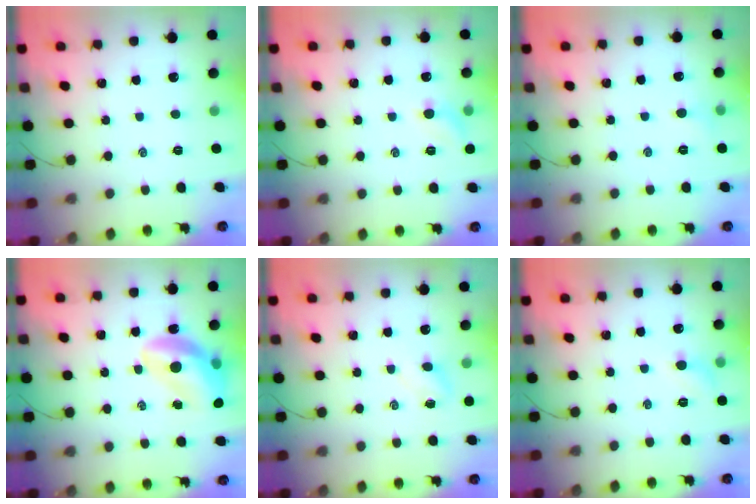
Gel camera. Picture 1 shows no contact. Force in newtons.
{"total": 6.0, "press": 5.7, "slide": 1.7}
{"total": 3.9, "press": 3.7, "slide": 1.3}
{"total": 14.8, "press": 14.3, "slide": 3.9}
{"total": 3.3, "press": 3.1, "slide": 1.1}
{"total": 5.4, "press": 5.2, "slide": 1.7}